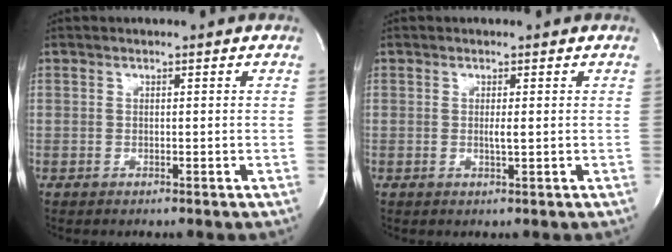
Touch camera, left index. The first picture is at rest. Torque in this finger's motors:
{"motor_torque": [0.17, 0.11, 0.00, 0.00]}